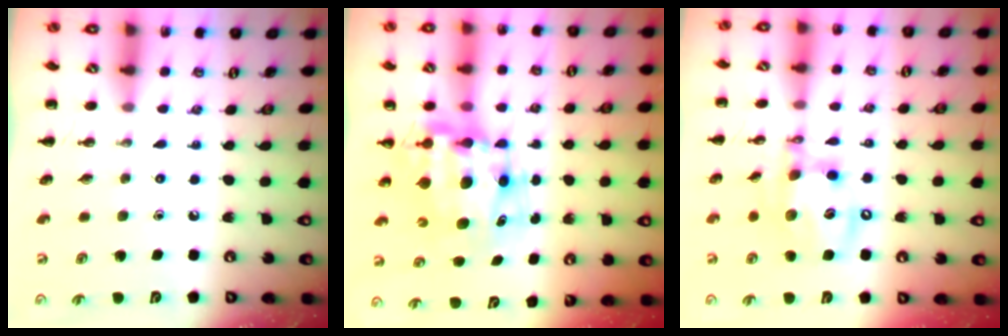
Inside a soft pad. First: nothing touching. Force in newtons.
{"total": 9.0, "press": 8.6, "slide": 2.6}
{"total": 14.3, "press": 14.0, "slide": 3.2}